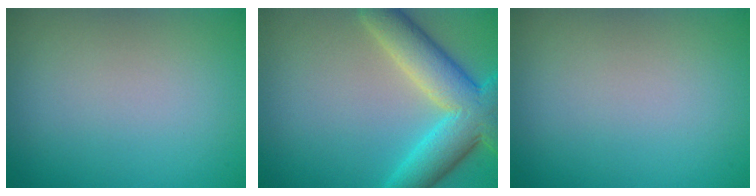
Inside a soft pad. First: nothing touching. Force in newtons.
{"total": 7.9, "press": 7.9, "slide": 0.5}
{"total": 0.0}